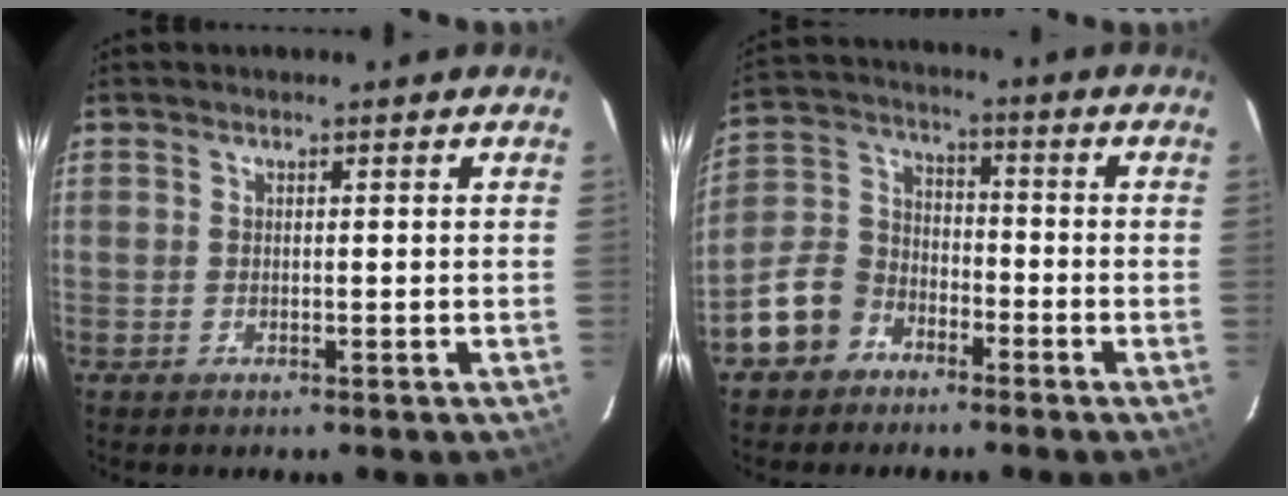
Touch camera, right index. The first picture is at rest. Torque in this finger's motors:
{"motor_torque": [0.26, -0.20, -0.16, -0.21]}